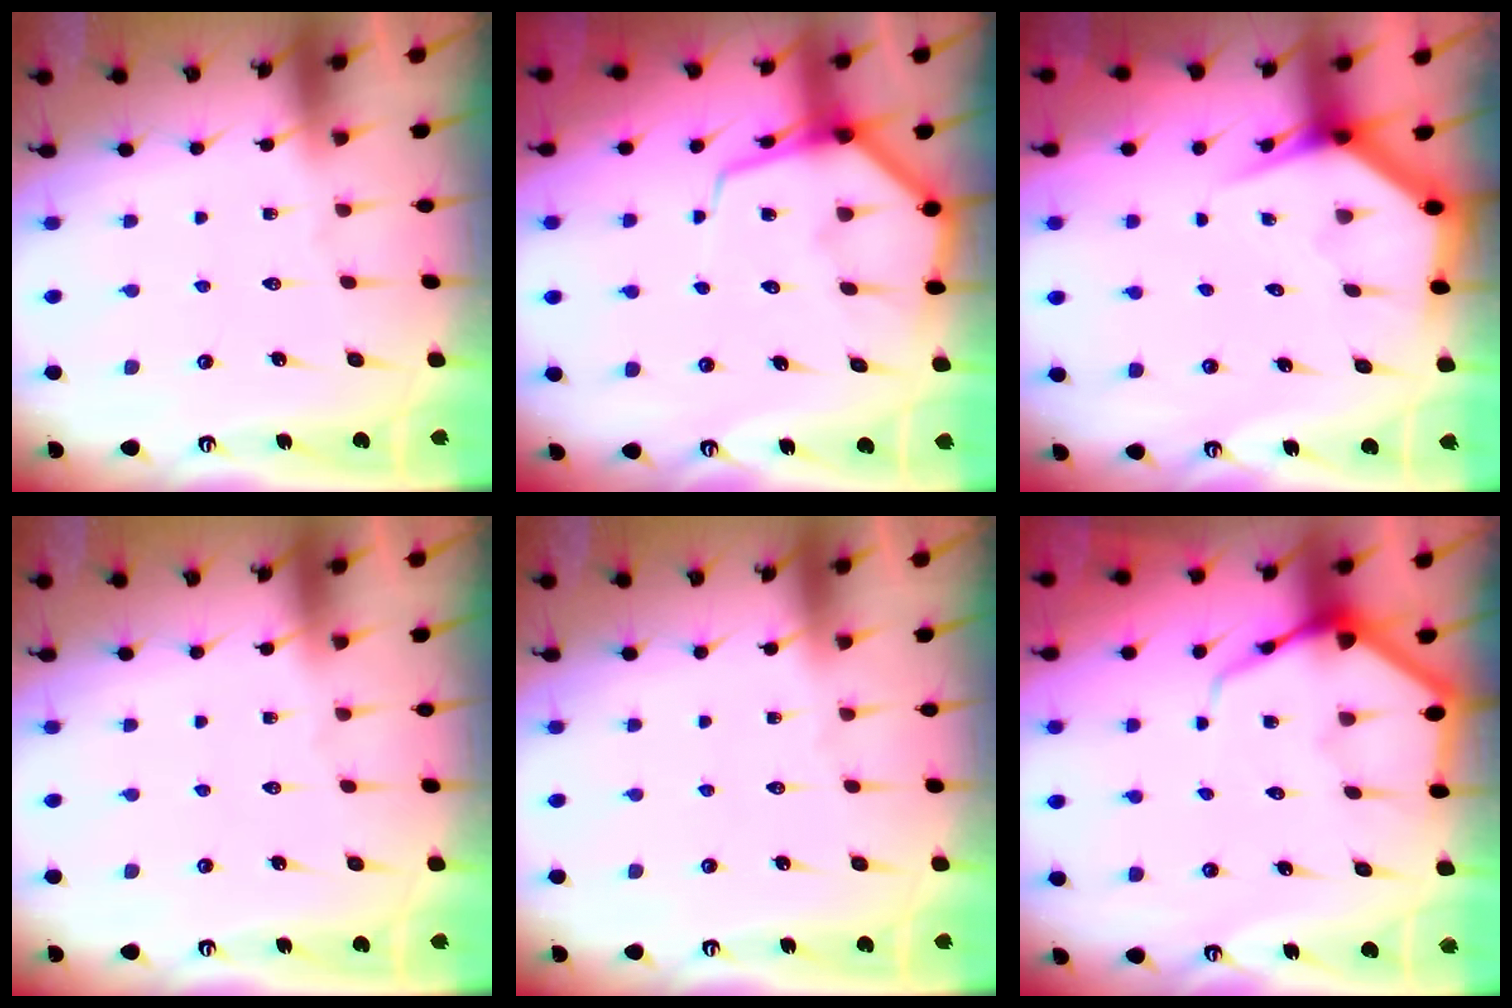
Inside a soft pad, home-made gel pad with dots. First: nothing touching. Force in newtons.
{"total": 8.3, "press": 8.3, "slide": 0.9}
{"total": 4.1, "press": 4.1, "slide": 0.3}
{"total": 0.0}
{"total": 0.0}
{"total": 6.9, "press": 6.8, "slide": 0.8}